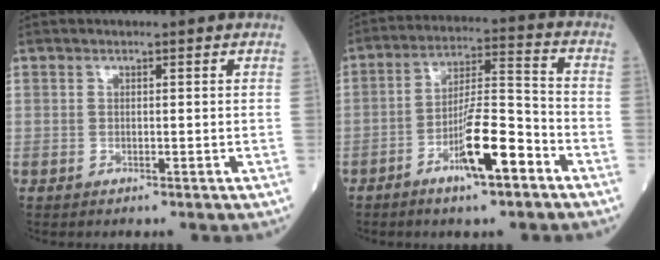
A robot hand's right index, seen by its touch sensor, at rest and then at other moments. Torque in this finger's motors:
{"motor_torque": [0.35, -0.16, 0.24, 0.17]}